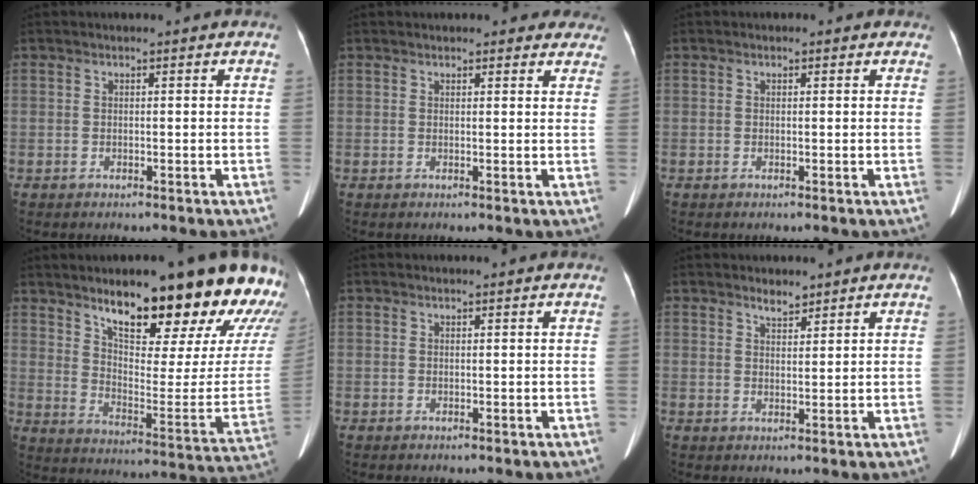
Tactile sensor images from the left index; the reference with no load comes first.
{"total": 5.4, "force": [4.8, 1.9, 1.5], "torque": [0.009, 0.007, 0.040]}
{"total": 0.5, "force": [0.2, 0.5, 0.1], "torque": [-0.001, 0.001, -0.002]}
{"total": 26.0, "force": [19.0, 5.3, 16.9], "torque": [-0.220, -0.032, 0.253]}
{"total": 0.0}
{"total": 2.0, "force": [1.8, 0.6, 0.7], "torque": [-0.015, 0.001, 0.032]}